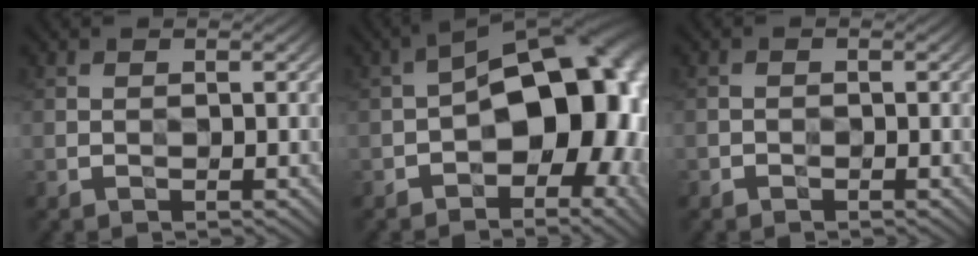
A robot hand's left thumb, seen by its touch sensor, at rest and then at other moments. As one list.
[{"total": 12.6, "force": [-2.1, 7.1, 10.2], "torque": [-0.117, 0.017, -0.046]}, {"total": 0.7, "force": [-0.6, 0.0, -0.3], "torque": [0.005, 0.003, -0.012]}]